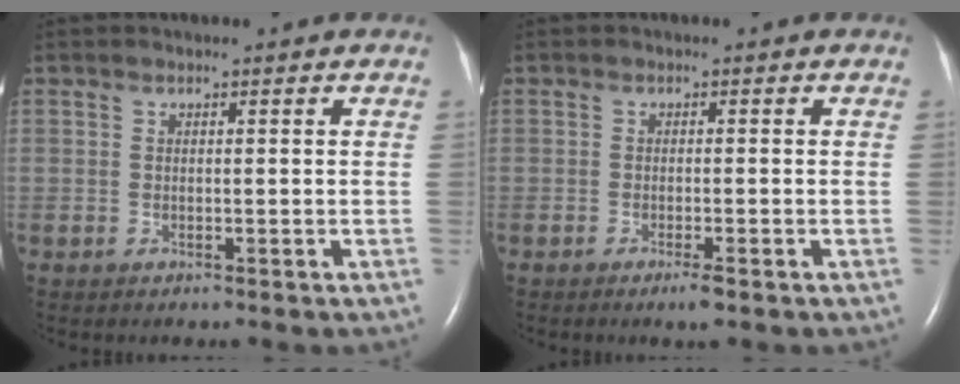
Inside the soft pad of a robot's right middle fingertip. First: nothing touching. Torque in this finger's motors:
{"motor_torque": [-0.25, 0.16, -0.06, 0.02]}